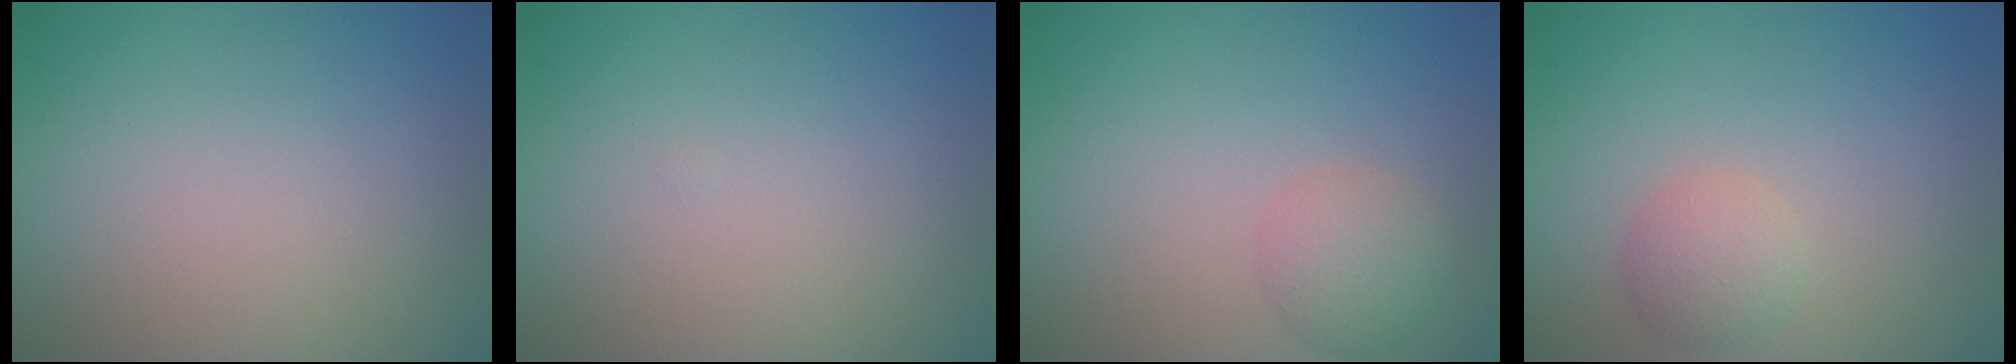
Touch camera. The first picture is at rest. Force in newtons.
{"total": 0.0}
{"total": 2.6, "press": 2.6, "slide": 0.1}
{"total": 2.2, "press": 2.2, "slide": 0.1}